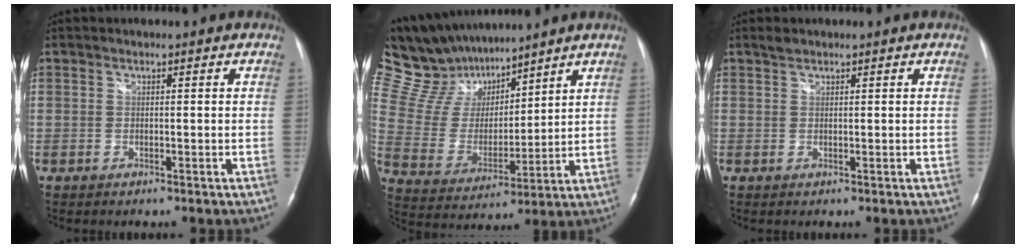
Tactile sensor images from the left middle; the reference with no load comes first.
{"total": 15.3, "force": [13.2, 5.3, 5.6], "torque": [-0.122, 0.024, 0.256]}
{"total": 0.9, "force": [0.8, 0.3, 0.2], "torque": [-0.008, 0.005, 0.016]}